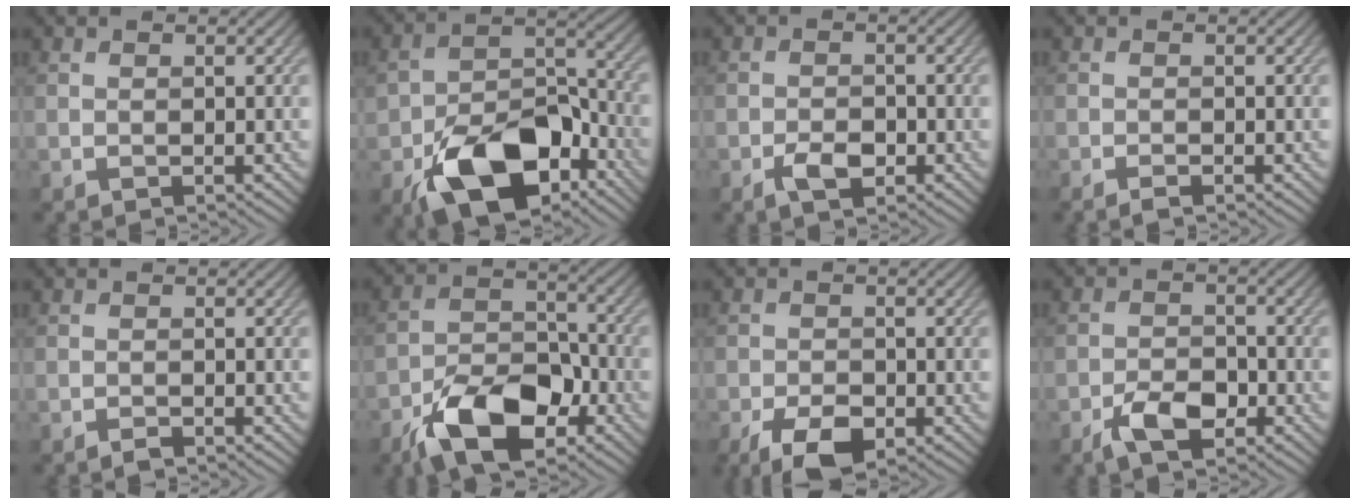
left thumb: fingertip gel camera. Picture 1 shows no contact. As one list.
[{"total": 14.3, "force": [-7.7, 8.2, 8.9], "torque": [-0.161, -0.020, -0.135]}, {"total": 3.3, "force": [-1.8, 1.6, 2.3], "torque": [-0.042, -0.002, -0.035]}, {"total": 1.3, "force": [-1.0, 0.2, 0.8], "torque": [-0.016, 0.001, -0.020]}, {"total": 0.7, "force": [-0.6, 0.2, 0.3], "torque": [-0.005, 0.001, -0.014]}, {"total": 12.0, "force": [-6.9, 6.1, 7.7], "torque": [-0.145, -0.002, -0.131]}, {"total": 6.2, "force": [-3.5, 3.2, 4.0], "torque": [-0.075, -0.008, -0.065]}, {"total": 5.0, "force": [-2.9, 2.4, 3.3], "torque": [-0.061, 0.000, -0.056]}]